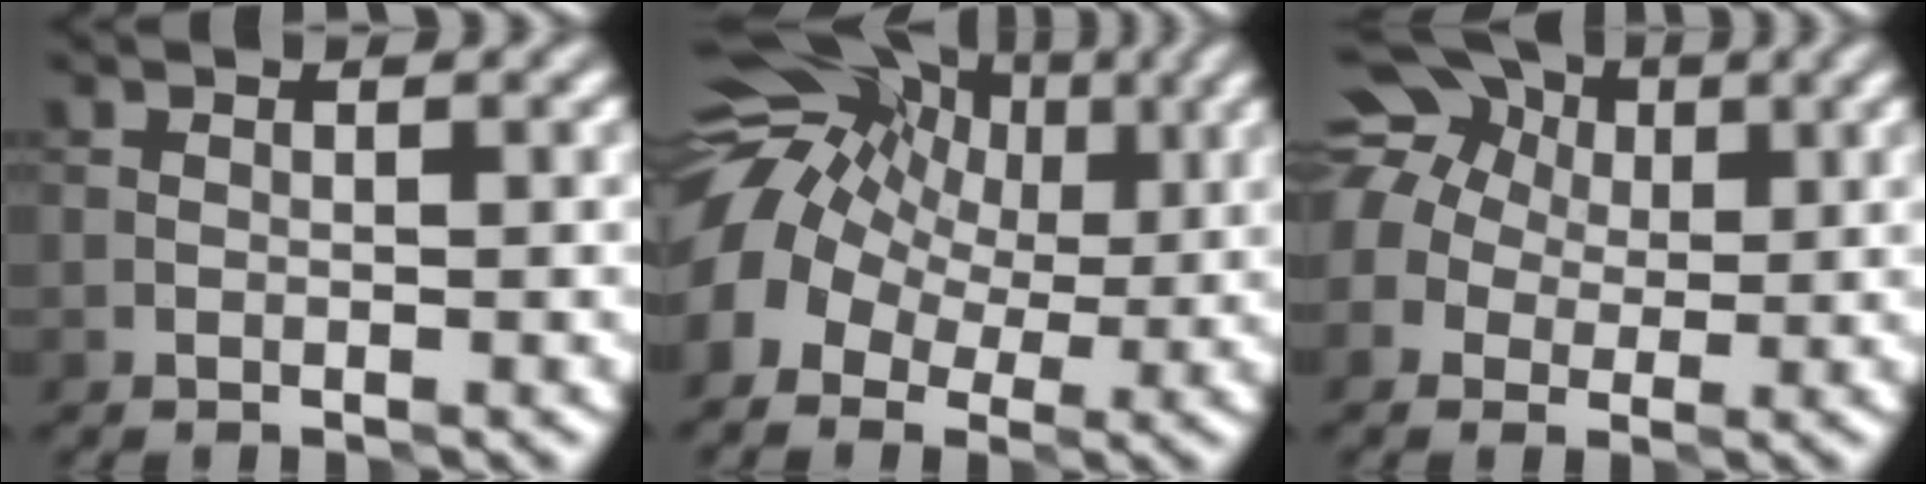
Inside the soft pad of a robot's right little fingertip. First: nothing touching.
{"total": 11.3, "force": [1.8, 8.1, 7.7], "torque": [-0.140, 0.016, 0.034]}
{"total": 13.4, "force": [4.4, 11.2, 6.0], "torque": [-0.140, 0.054, 0.048]}